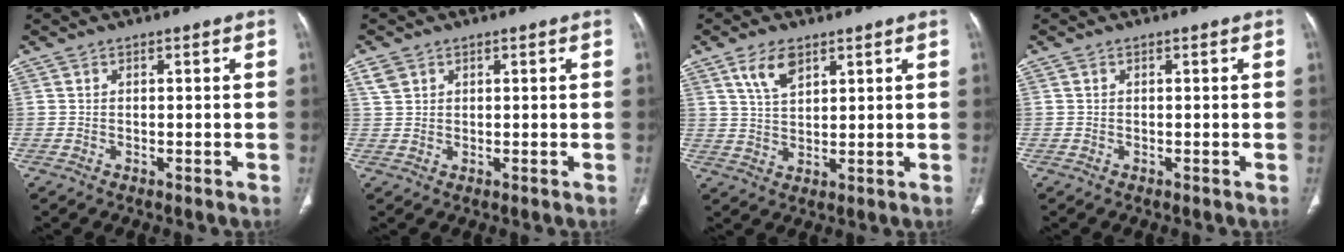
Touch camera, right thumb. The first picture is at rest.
{"total": 2.5, "force": [1.3, 1.9, 0.8], "torque": [-0.011, 0.001, 0.028]}
{"total": 5.9, "force": [3.5, 2.9, 3.8], "torque": [-0.061, -0.016, 0.069]}
{"total": 0.0}